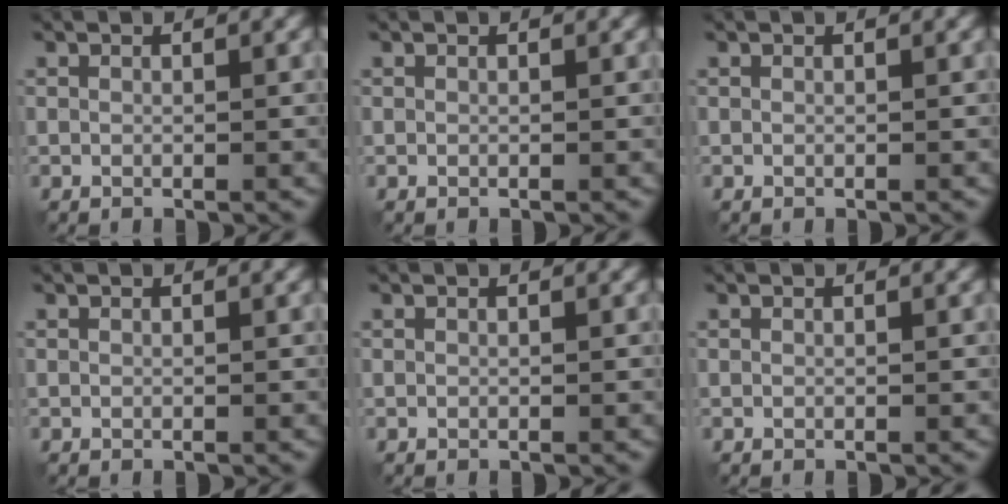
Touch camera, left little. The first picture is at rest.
{"total": 0.0}
{"total": 0.0}
{"total": 0.0}
{"total": 0.0}
{"total": 0.0}